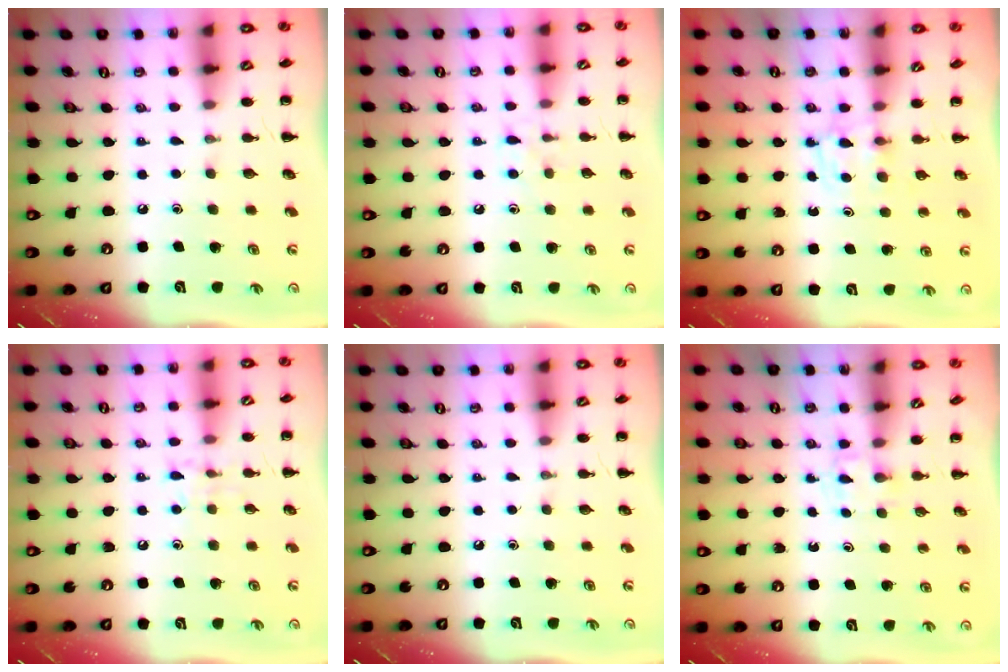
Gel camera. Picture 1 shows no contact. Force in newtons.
{"total": 5.5, "press": 5.2, "slide": 1.7}
{"total": 2.8, "press": 2.5, "slide": 1.4}
{"total": 6.3, "press": 6.2, "slide": 1.3}
{"total": 0.0}
{"total": 2.3, "press": 2.1, "slide": 0.8}